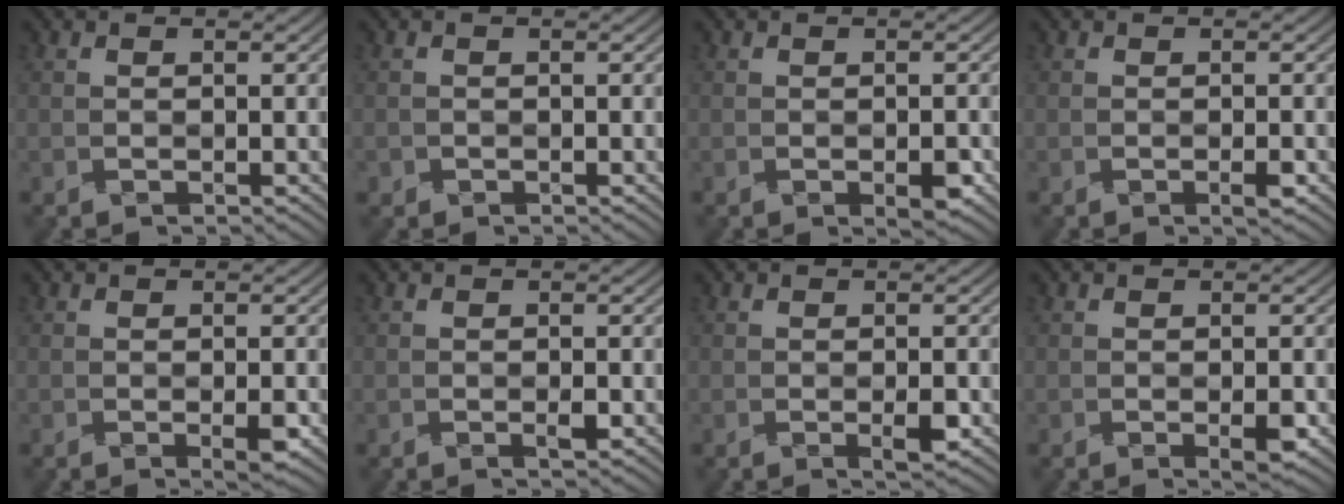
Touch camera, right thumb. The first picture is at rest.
{"total": 0.7, "force": [-0.1, 0.7, 0.1], "torque": [-0.004, 0.000, -0.001]}
{"total": 1.7, "force": [-0.8, 0.7, 1.4], "torque": [-0.024, -0.003, -0.012]}
{"total": 1.0, "force": [-0.5, 0.1, 0.8], "torque": [-0.013, 0.002, -0.010]}
{"total": 1.4, "force": [-0.5, 0.3, 1.3], "torque": [-0.024, 0.000, -0.008]}
{"total": 0.7, "force": [-0.3, 0.1, 0.7], "torque": [-0.014, 0.001, -0.006]}
{"total": 1.5, "force": [-0.5, 0.3, 1.3], "torque": [-0.026, -0.001, -0.008]}
{"total": 1.5, "force": [-0.6, 0.4, 1.4], "torque": [-0.025, -0.001, -0.009]}